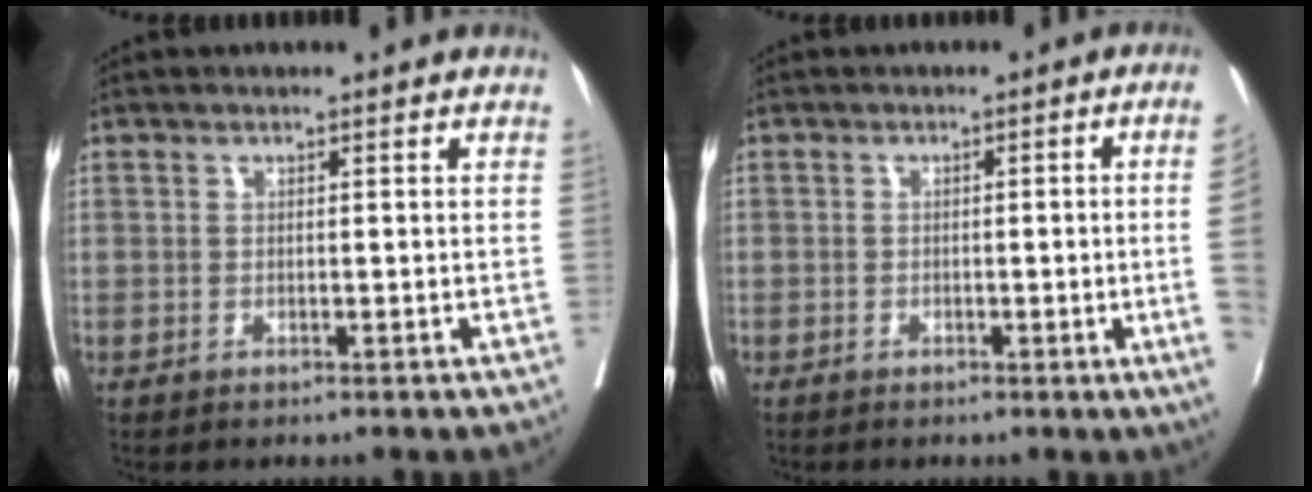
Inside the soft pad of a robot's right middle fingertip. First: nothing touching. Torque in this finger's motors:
{"motor_torque": [1.40, -0.73, 0.25, -0.21]}